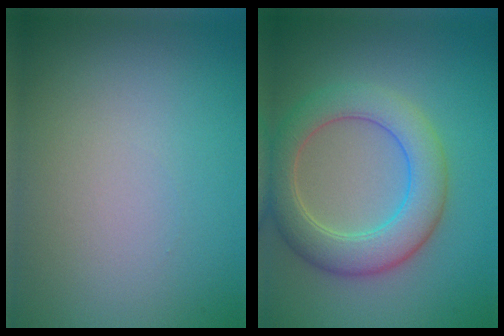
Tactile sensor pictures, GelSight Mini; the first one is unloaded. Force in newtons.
{"total": 6.0, "press": 6.0, "slide": 0.3}